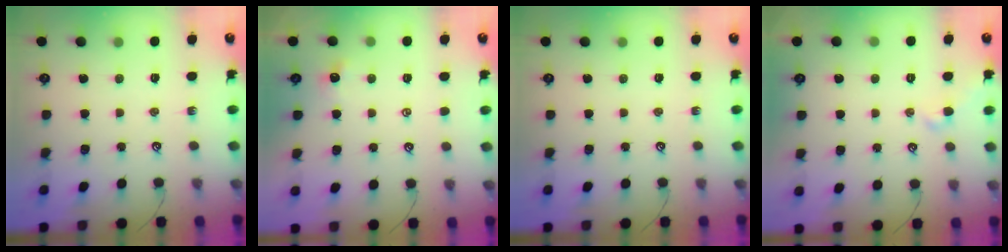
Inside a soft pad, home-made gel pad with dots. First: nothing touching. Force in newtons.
{"total": 1.0, "press": 0.9, "slide": 0.4}
{"total": 0.0}
{"total": 1.0, "press": 1.0, "slide": 0.4}